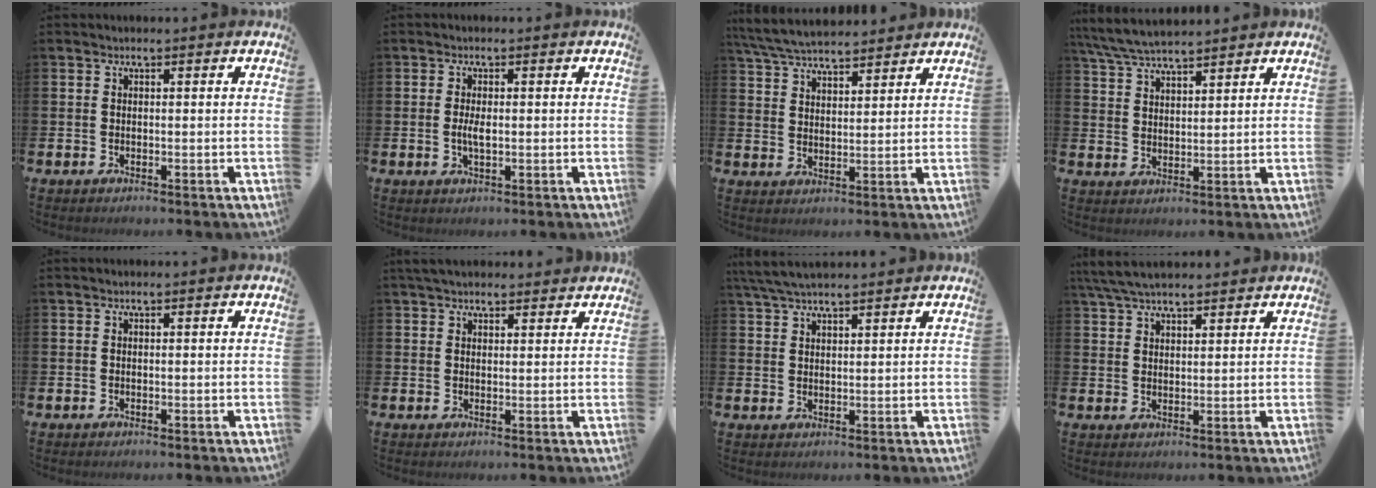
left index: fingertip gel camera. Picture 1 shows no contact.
{"total": 2.2, "force": [0.0, 0.9, 2.0], "torque": [-0.032, -0.001, -0.003]}
{"total": 6.0, "force": [5.7, 1.0, 1.3], "torque": [-0.045, -0.022, 0.104]}
{"total": 5.9, "force": [5.6, 0.8, 1.7], "torque": [-0.052, -0.021, 0.102]}
{"total": 0.0}
{"total": 3.3, "force": [3.1, 0.9, 0.9], "torque": [-0.009, -0.010, 0.055]}
{"total": 4.6, "force": [4.2, 0.9, 1.8], "torque": [-0.038, -0.011, 0.077]}
{"total": 5.2, "force": [4.7, 1.2, 1.8], "torque": [-0.040, -0.012, 0.087]}